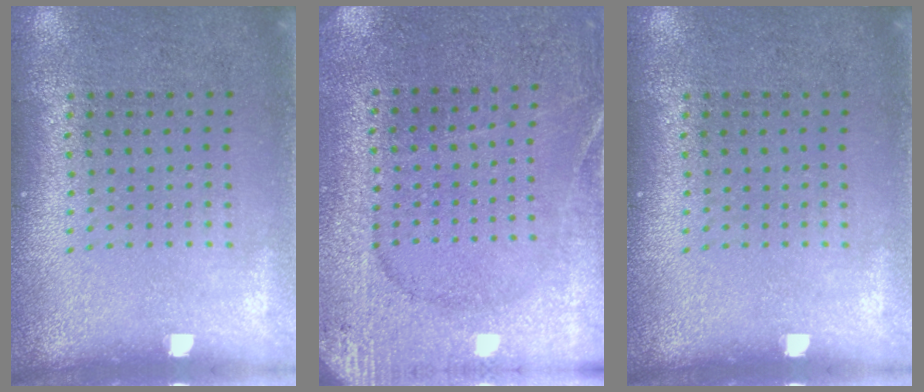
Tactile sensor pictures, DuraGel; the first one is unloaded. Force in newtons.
{"total": 2.7, "press": 2.6, "slide": 0.4}
{"total": 0.0}